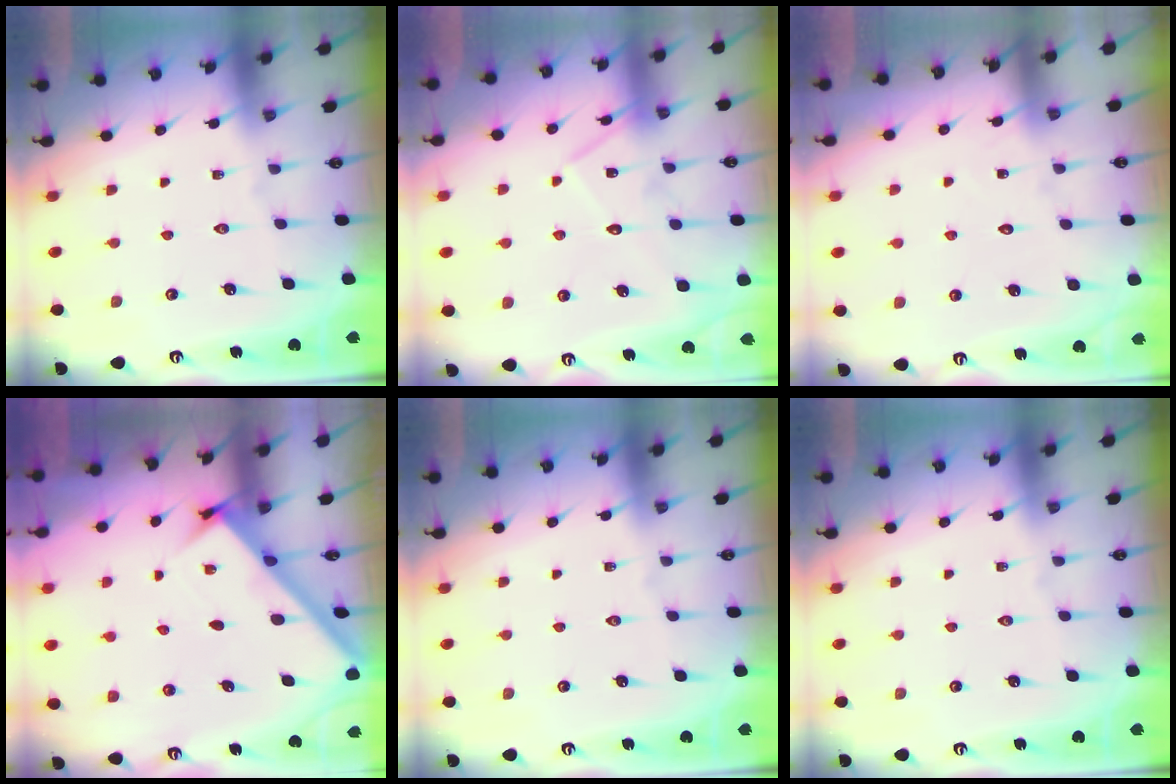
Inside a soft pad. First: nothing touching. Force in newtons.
{"total": 12.9, "press": 12.9, "slide": 0.9}
{"total": 7.5, "press": 7.5, "slide": 0.5}
{"total": 2.8, "press": 2.8, "slide": 0.4}
{"total": 0.0}
{"total": 0.0}